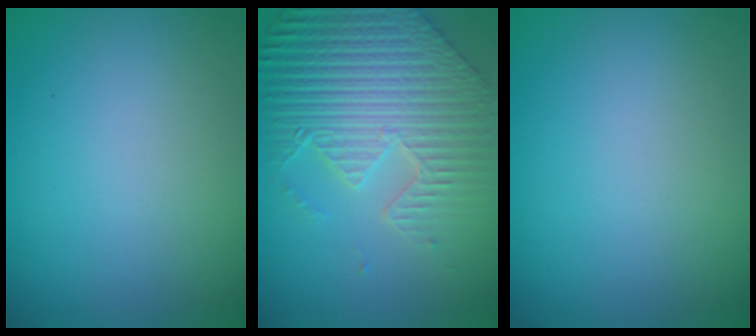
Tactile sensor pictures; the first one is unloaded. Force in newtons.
{"total": 9.3, "press": 6.6, "slide": 6.5}
{"total": 0.0}